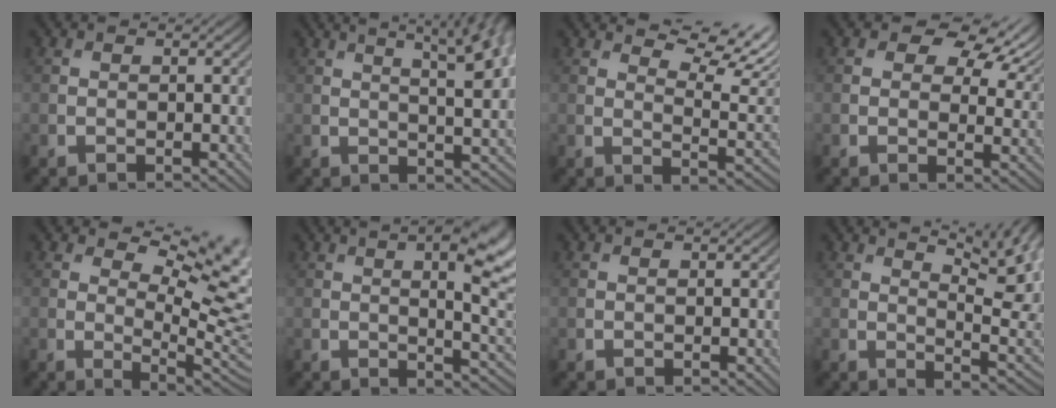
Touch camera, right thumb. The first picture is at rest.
{"total": 13.1, "force": [5.0, 4.3, 11.3], "torque": [-0.144, 0.038, 0.060]}
{"total": 10.6, "force": [7.8, 3.1, 6.4], "torque": [-0.106, 0.008, 0.105]}
{"total": 7.8, "force": [4.7, 4.4, 4.5], "torque": [-0.057, -0.003, 0.066]}
{"total": 11.5, "force": [6.0, 4.7, 8.7], "torque": [-0.145, -0.001, 0.085]}
{"total": 10.0, "force": [2.9, 2.9, 9.1], "torque": [-0.128, 0.014, 0.043]}
{"total": 0.0}
{"total": 12.0, "force": [5.5, 3.6, 10.0], "torque": [-0.148, 0.017, 0.084]}